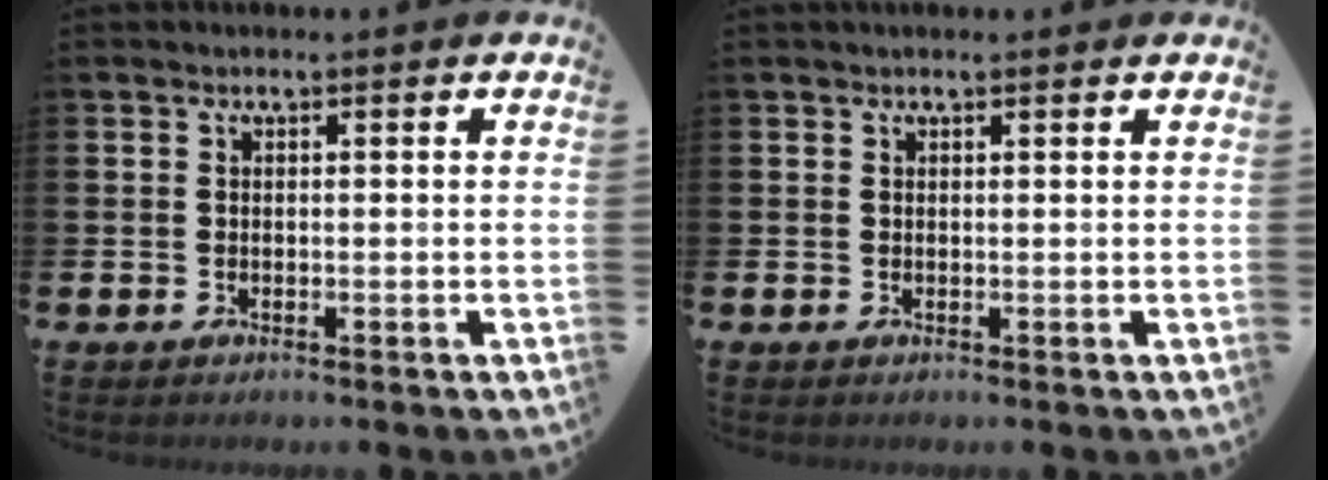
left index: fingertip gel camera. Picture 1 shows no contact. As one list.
[{"total": 0.8, "force": [0.7, 0.0, 0.3], "torque": [0.004, -0.002, 0.012]}]